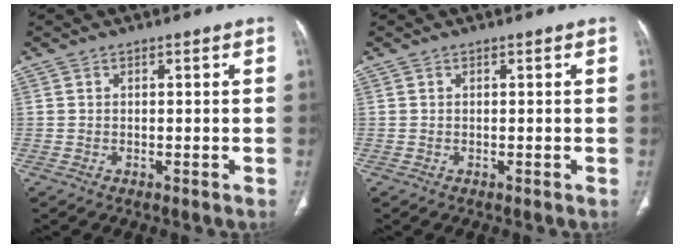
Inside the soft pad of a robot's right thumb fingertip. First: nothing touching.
{"total": 0.0}